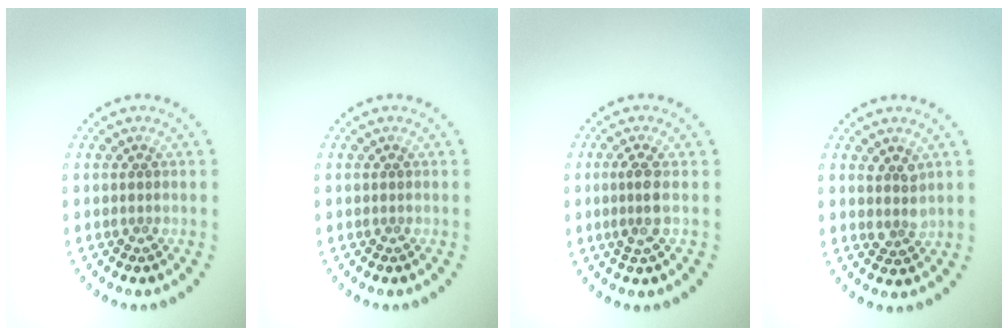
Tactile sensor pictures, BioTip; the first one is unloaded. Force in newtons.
{"total": 0.0}
{"total": 2.0, "press": 1.6, "slide": 1.2}
{"total": 1.8, "press": 1.5, "slide": 0.9}